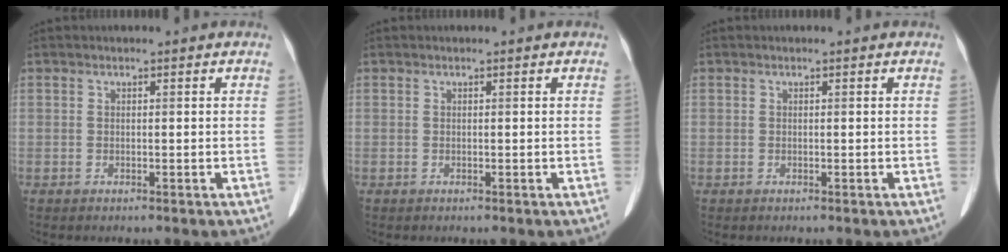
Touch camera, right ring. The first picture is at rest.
{"total": 0.0}
{"total": 0.0}